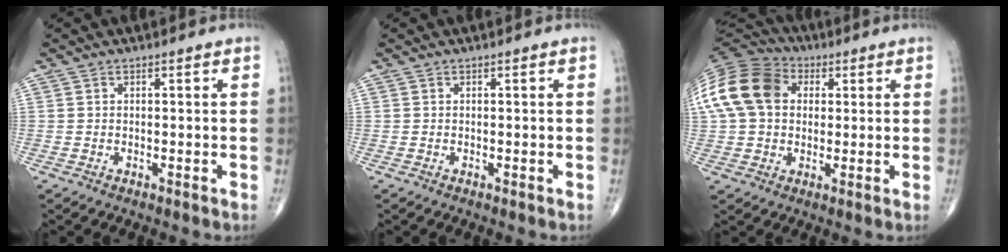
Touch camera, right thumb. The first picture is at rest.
{"total": 0.0}
{"total": 17.2, "force": [3.4, 12.9, 10.9], "torque": [-0.218, 0.029, 0.052]}